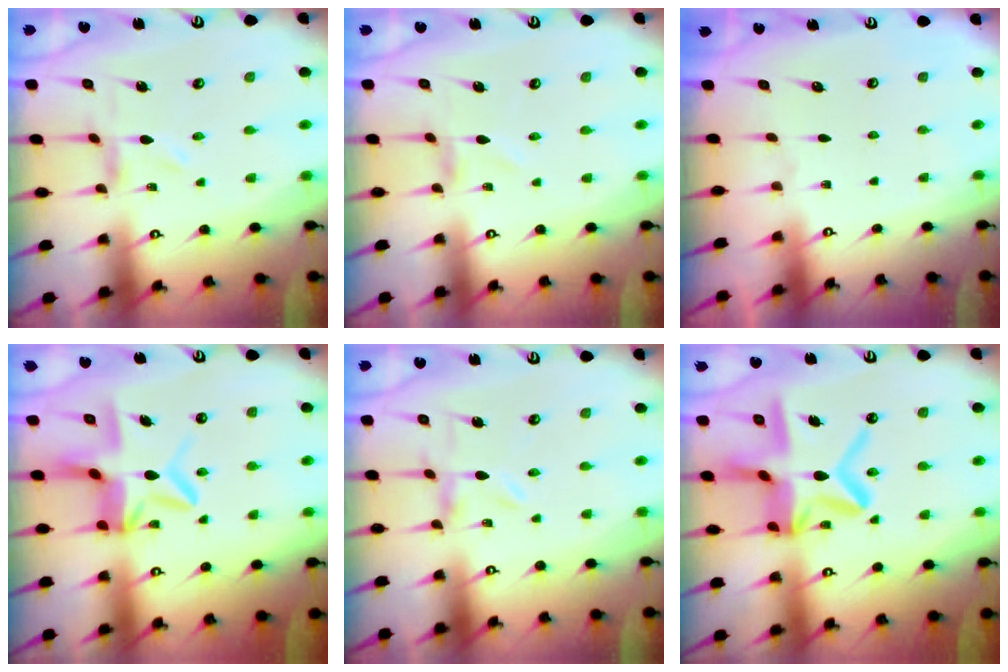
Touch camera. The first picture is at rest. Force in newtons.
{"total": 0.6, "press": 0.6, "slide": 0.2}
{"total": 0.0}
{"total": 10.9, "press": 10.9, "slide": 1.1}
{"total": 0.0}
{"total": 17.0, "press": 17.0, "slide": 1.1}